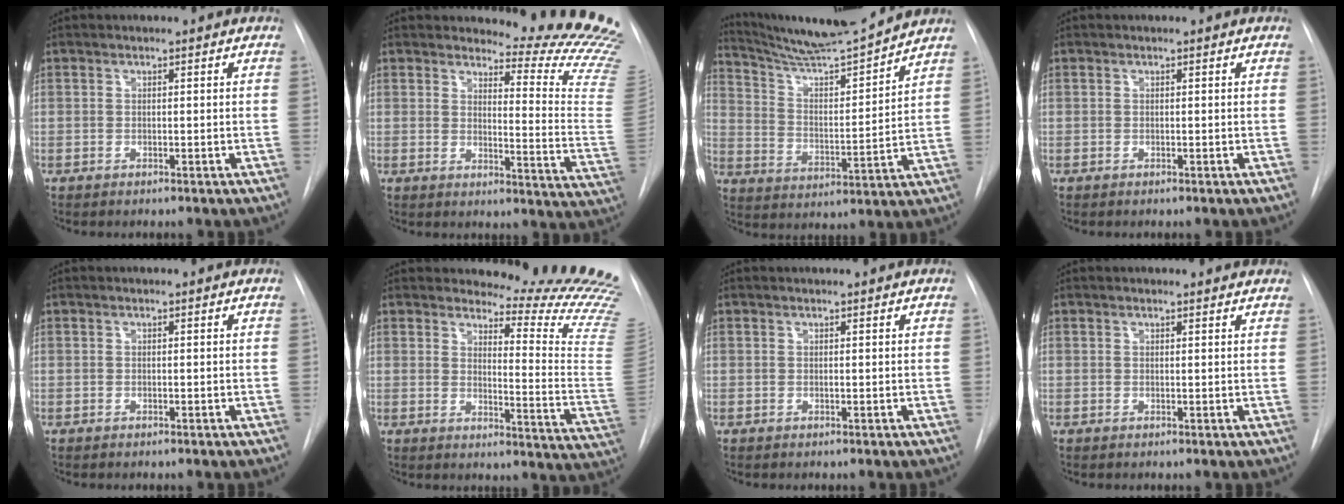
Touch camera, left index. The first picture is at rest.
{"total": 13.4, "force": [13.2, -1.4, 2.2], "torque": [-0.019, -0.166, 0.126]}
{"total": 13.2, "force": [12.5, -1.0, 4.2], "torque": [-0.079, -0.017, 0.211]}
{"total": 0.0}
{"total": 0.0}
{"total": 15.6, "force": [15.1, -0.9, 3.8], "torque": [-0.043, -0.179, 0.154]}
{"total": 1.4, "force": [-1.4, -0.2, -0.1], "torque": [0.000, -0.004, -0.020]}
{"total": 1.2, "force": [1.2, 0.3, 0.2], "torque": [-0.007, 0.008, -0.001]}